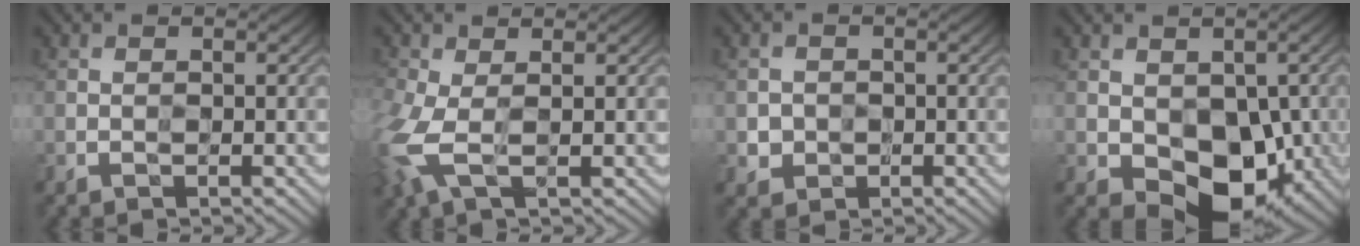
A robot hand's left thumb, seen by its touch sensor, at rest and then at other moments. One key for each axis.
{"total": 6.2, "fx": -0.3, "fy": 3.1, "fz": 5.4, "tx": -0.146, "ty": -0.009, "tz": -0.010}
{"total": 2.8, "fx": -0.7, "fy": 2.6, "fz": 0.6, "tx": -0.003, "ty": -0.013, "tz": -0.012}
{"total": 9.9, "fx": -1.9, "fy": 6.8, "fz": 7.0, "tx": -0.107, "ty": -0.025, "tz": -0.019}